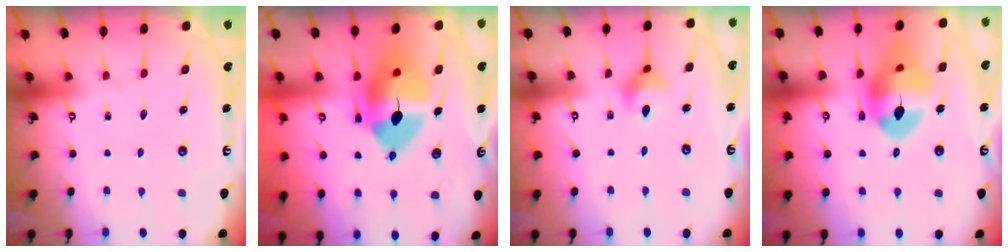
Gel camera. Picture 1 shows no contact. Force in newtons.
{"total": 14.9, "press": 14.7, "slide": 2.5}
{"total": 5.4, "press": 5.4, "slide": 0.6}
{"total": 16.1, "press": 16.0, "slide": 2.1}